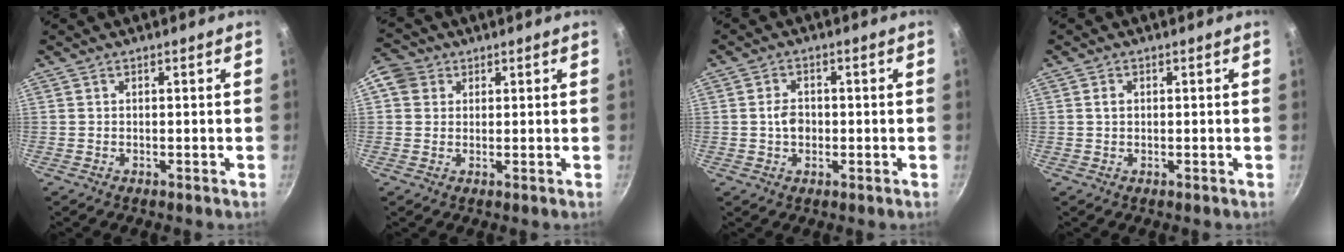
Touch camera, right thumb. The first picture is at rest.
{"total": 5.1, "force": [1.6, 4.5, 1.9], "torque": [-0.007, 0.005, 0.016]}
{"total": 3.6, "force": [-0.3, 2.7, 2.4], "torque": [-0.028, 0.008, -0.006]}
{"total": 1.3, "force": [0.2, 1.0, 0.8], "torque": [-0.012, 0.004, 0.004]}